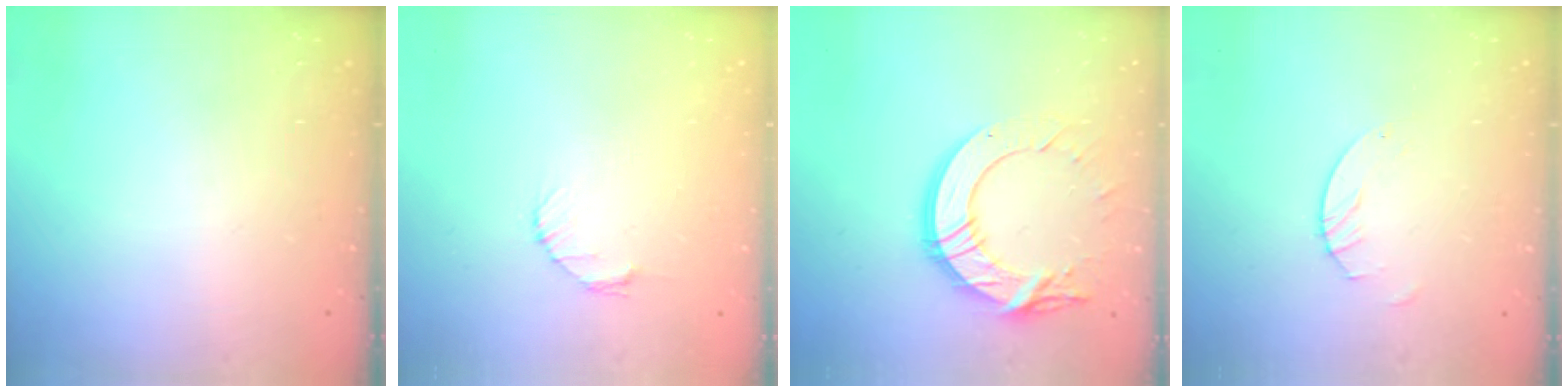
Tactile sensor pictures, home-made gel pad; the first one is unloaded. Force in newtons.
{"total": 2.7, "press": 2.7, "slide": 0.4}
{"total": 15.4, "press": 15.3, "slide": 1.3}
{"total": 2.5, "press": 2.5, "slide": 0.1}